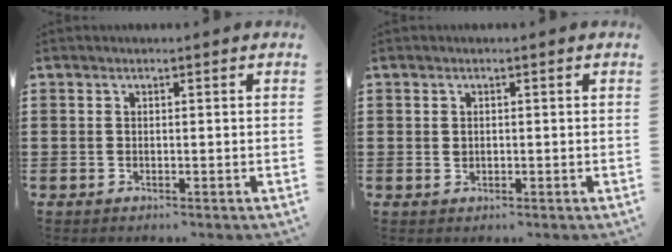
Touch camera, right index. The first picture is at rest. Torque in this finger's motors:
{"motor_torque": [0.89, 0.95, -0.01, 0.00]}